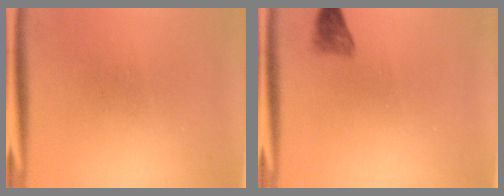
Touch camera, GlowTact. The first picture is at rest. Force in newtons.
{"total": 1.9}